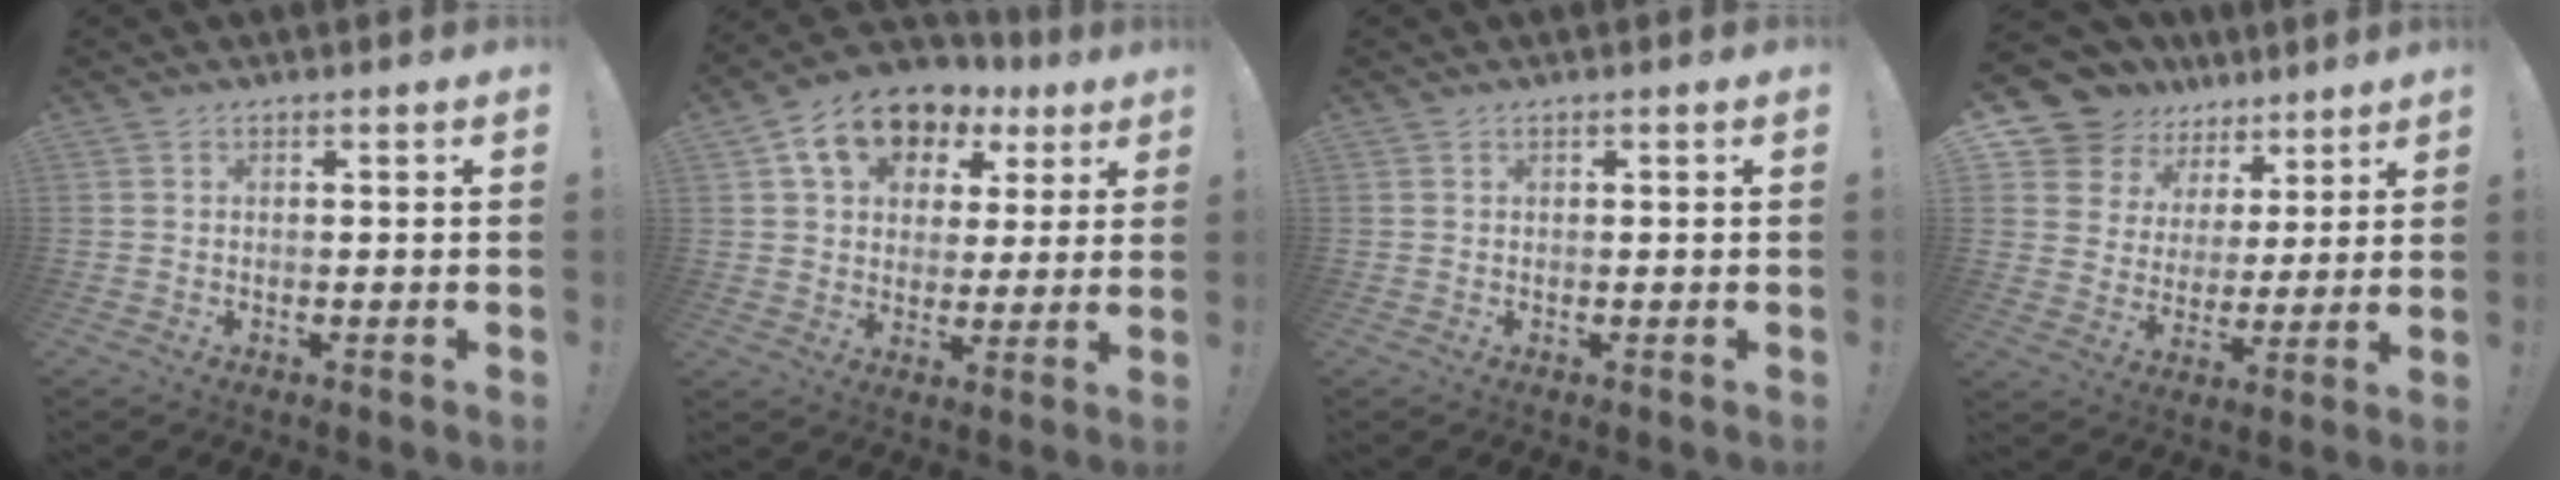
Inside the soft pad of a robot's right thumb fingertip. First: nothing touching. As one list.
[{"total": 13.1, "force": [6.9, 9.2, 6.3], "torque": [-0.099, -0.032, 0.129]}, {"total": 0.0}, {"total": 12.6, "force": [8.9, 8.5, 2.9], "torque": [-0.060, -0.067, 0.178]}]